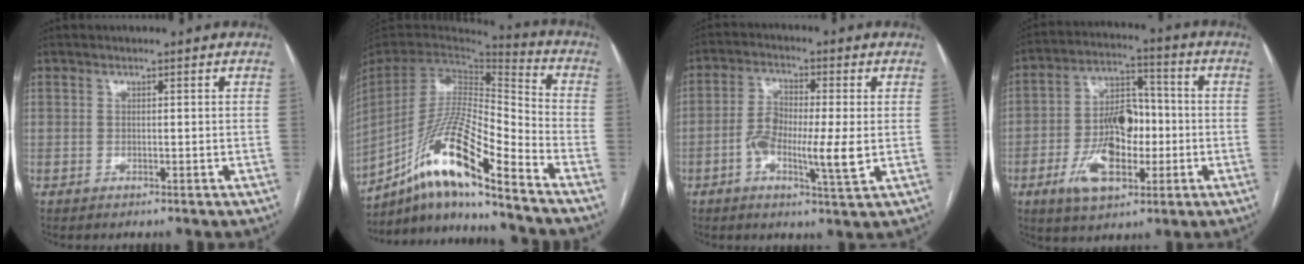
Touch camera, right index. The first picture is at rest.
{"total": 17.6, "force": [-12.3, 1.0, 12.5], "torque": [-0.257, -0.005, -0.228]}
{"total": 8.4, "force": [-1.5, 1.6, 8.1], "torque": [-0.150, 0.003, -0.030]}
{"total": 12.4, "force": [-3.5, 6.5, 10.0], "torque": [-0.193, 0.020, -0.055]}